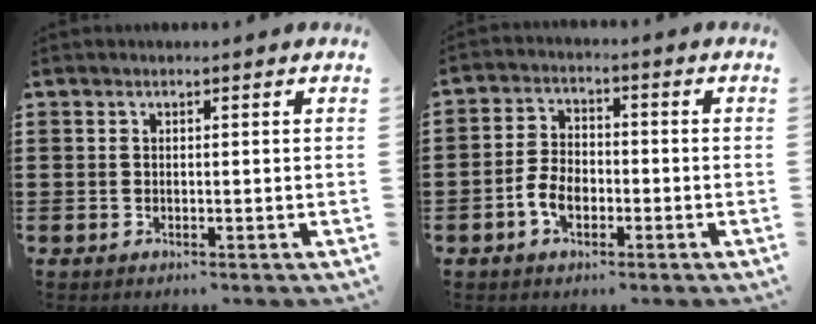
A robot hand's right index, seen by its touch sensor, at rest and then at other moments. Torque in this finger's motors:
{"motor_torque": [2.14, 0.00, 0.08, 0.01]}